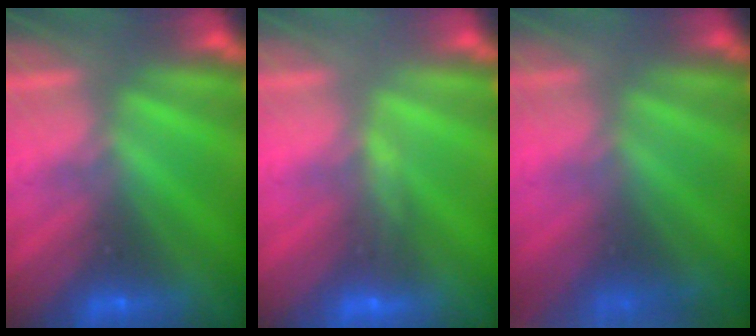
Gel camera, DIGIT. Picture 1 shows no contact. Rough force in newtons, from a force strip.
{"total": 4.4}
{"total": 7.7}